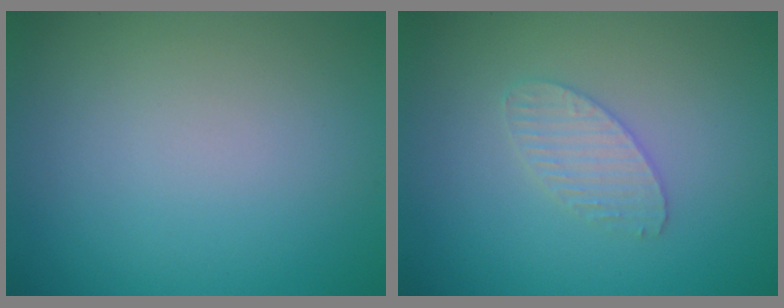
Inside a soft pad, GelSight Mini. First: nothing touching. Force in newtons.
{"total": 2.0, "press": 2.0, "slide": 0.1}